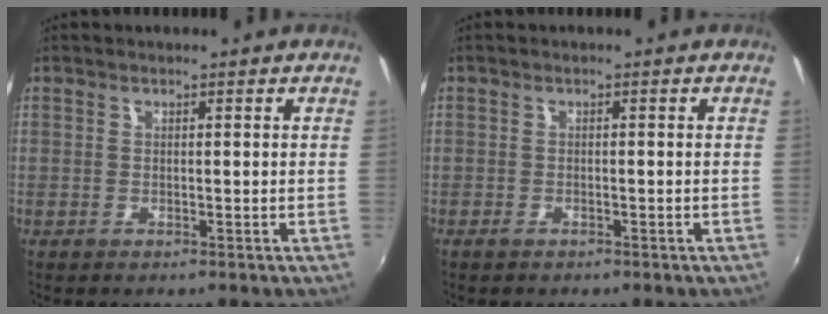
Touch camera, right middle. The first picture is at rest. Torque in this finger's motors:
{"motor_torque": [-0.39, -0.42, -0.04, -0.01]}